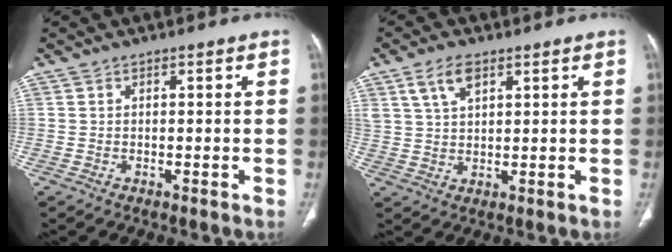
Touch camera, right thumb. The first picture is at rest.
{"total": 5.8, "force": [3.1, 2.9, 3.8], "torque": [-0.070, -0.007, 0.066]}